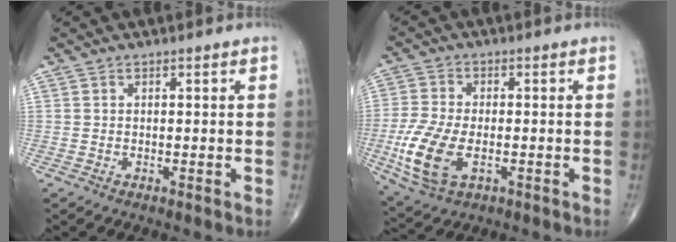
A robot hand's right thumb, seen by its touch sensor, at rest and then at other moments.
{"total": 11.6, "force": [-3.1, 6.2, 9.3], "torque": [-0.207, -0.003, -0.054]}